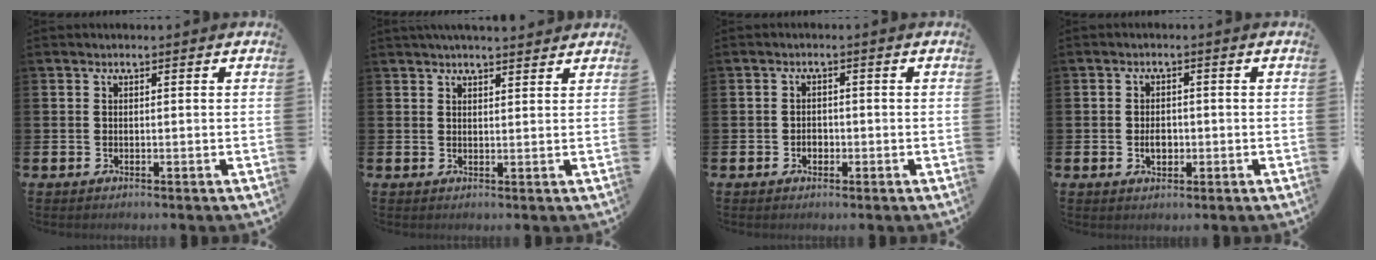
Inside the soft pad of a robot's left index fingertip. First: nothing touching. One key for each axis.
{"total": 2.9, "fx": 2.8, "fy": 0.2, "fz": 0.6, "tx": -0.005, "ty": -0.012, "tz": 0.049}
{"total": 1.5, "fx": -0.5, "fy": 1.2, "fz": 0.8, "tx": -0.013, "ty": 0.003, "tz": -0.013}
{"total": 2.5, "fx": -0.4, "fy": 1.7, "fz": 1.7, "tx": -0.014, "ty": -0.004, "tz": -0.014}